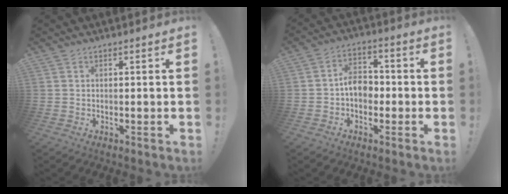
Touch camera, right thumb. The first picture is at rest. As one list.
[{"total": 8.0, "force": [-1.3, 5.9, 5.2], "torque": [-0.081, 0.017, -0.022]}]